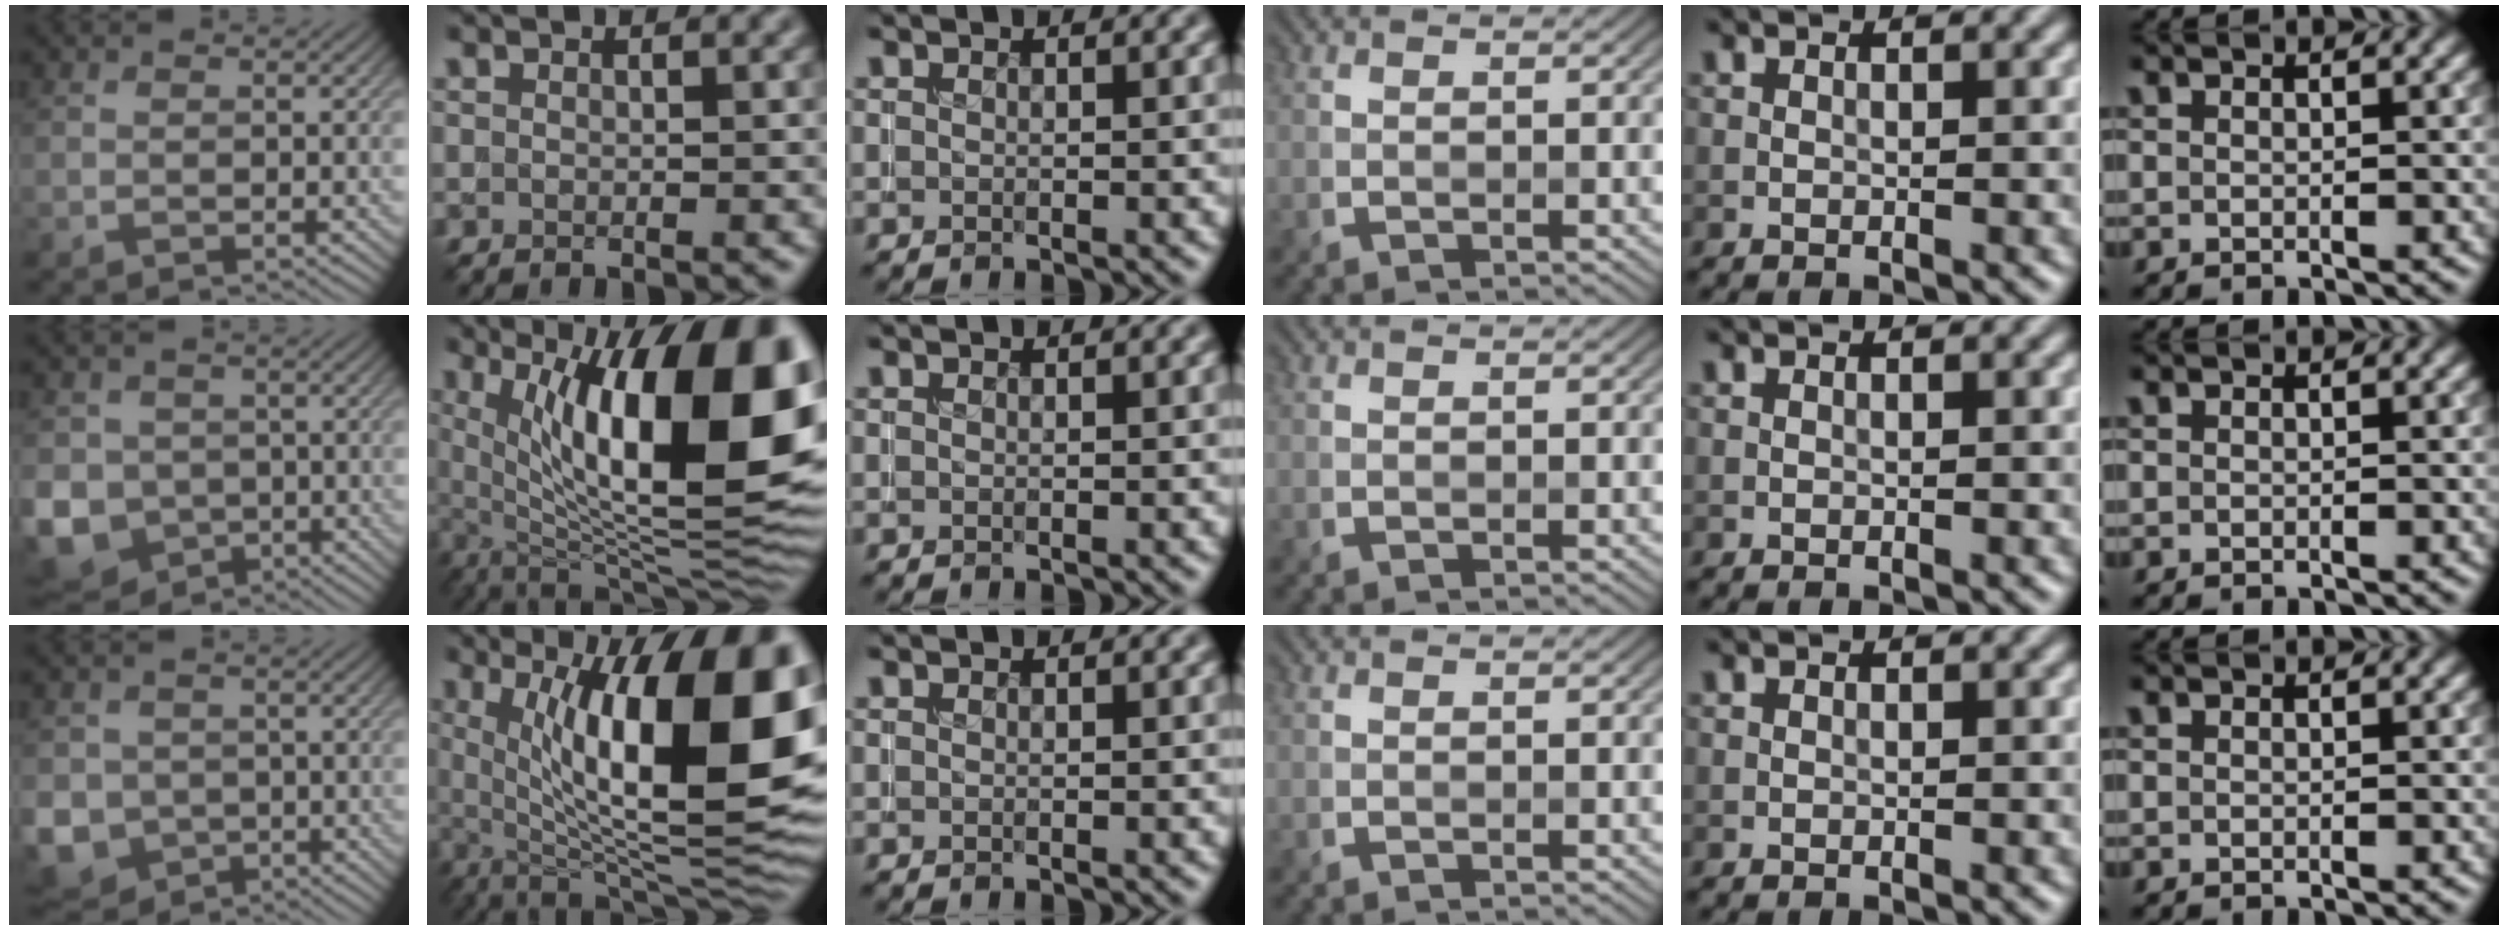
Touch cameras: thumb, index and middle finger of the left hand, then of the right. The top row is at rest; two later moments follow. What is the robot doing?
{"motion": "insert", "object": "coin"}